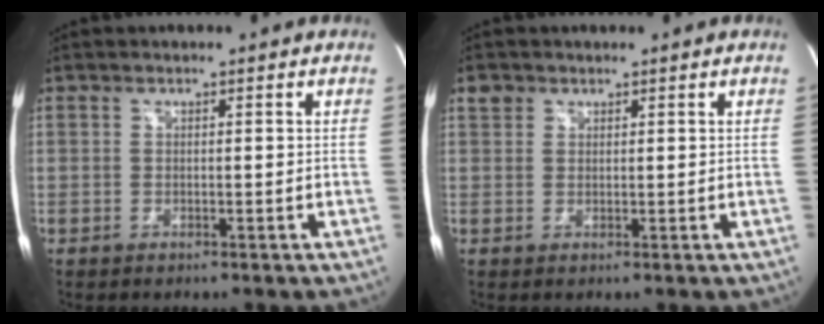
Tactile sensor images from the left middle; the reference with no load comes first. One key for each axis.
{"total": 1.6, "fx": 1.2, "fy": 1.2, "fz": 0.2, "tx": 0.002, "ty": 0.004, "tz": 0.019}